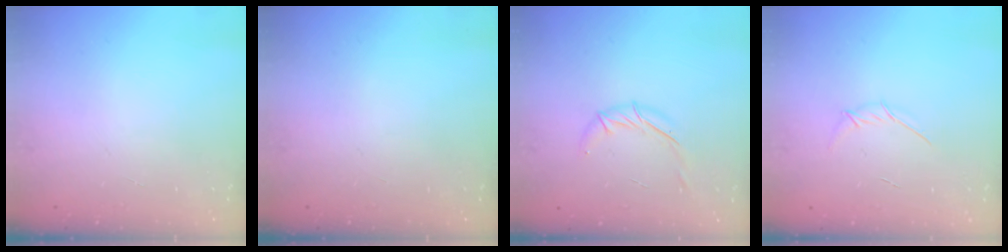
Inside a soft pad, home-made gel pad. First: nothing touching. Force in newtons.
{"total": 0.0}
{"total": 5.8, "press": 5.7, "slide": 1.3}
{"total": 4.2, "press": 4.2, "slide": 0.8}